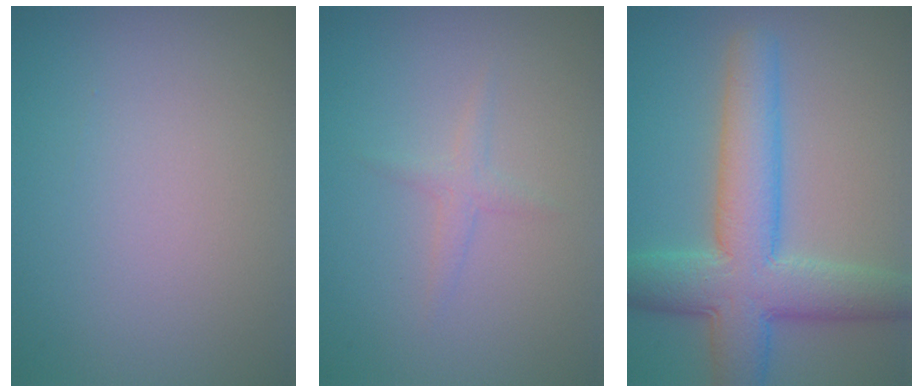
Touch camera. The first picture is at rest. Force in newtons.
{"total": 1.1, "press": 1.1, "slide": 0.0}
{"total": 8.2, "press": 8.2, "slide": 0.3}